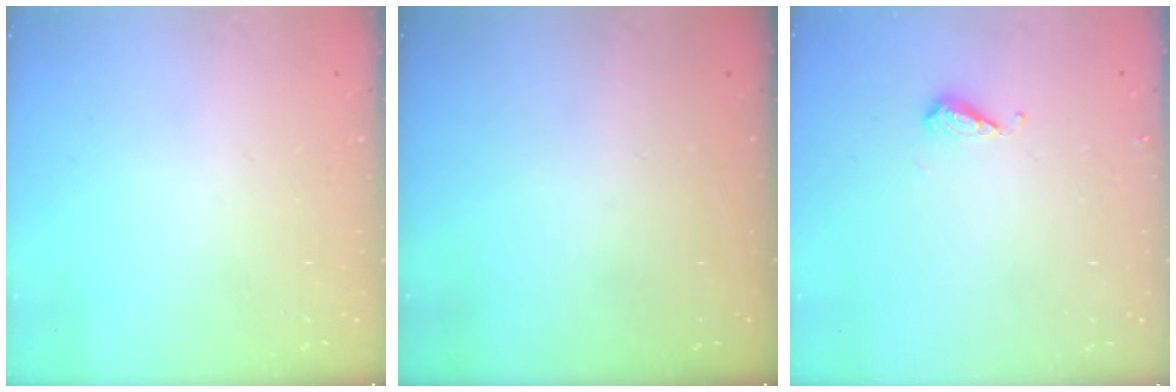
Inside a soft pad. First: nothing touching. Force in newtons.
{"total": 0.0}
{"total": 6.2, "press": 6.2, "slide": 0.8}